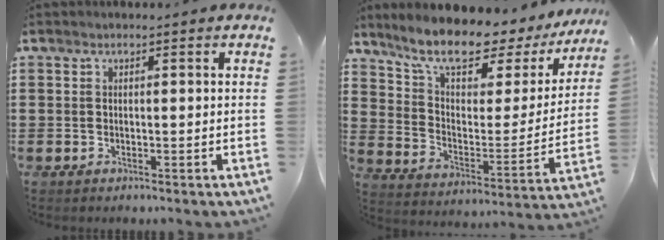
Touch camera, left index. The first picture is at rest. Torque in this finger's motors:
{"motor_torque": [2.14, 0.00, 0.95, 0.21]}